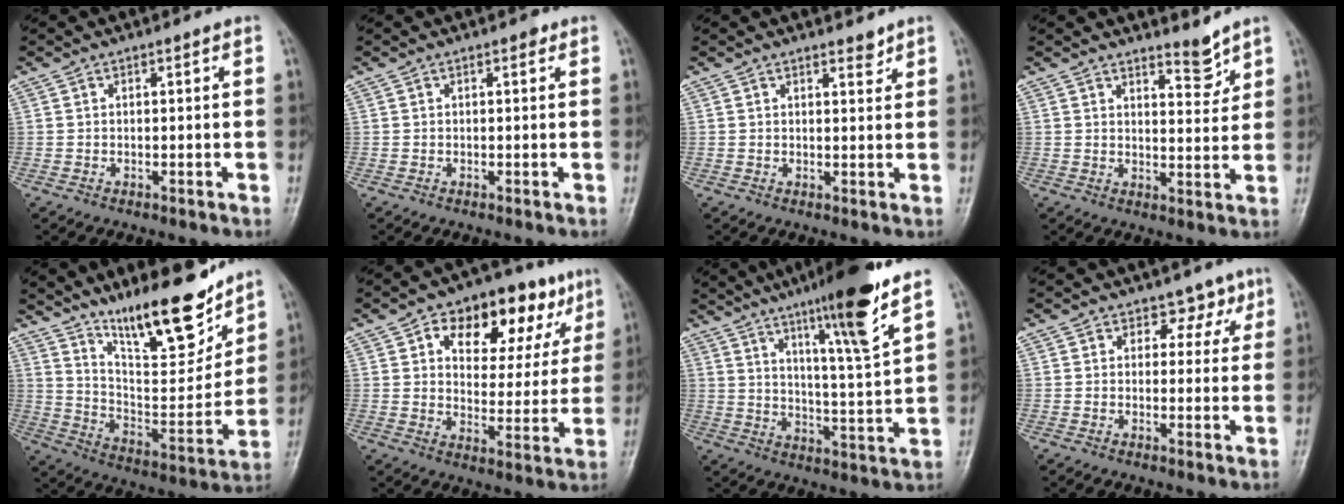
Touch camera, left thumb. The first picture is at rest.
{"total": 0.7, "force": [0.3, 0.4, 0.4], "torque": [-0.001, 0.000, 0.000]}
{"total": 1.9, "force": [1.6, 0.6, 0.7], "torque": [-0.001, -0.012, 0.022]}
{"total": 3.9, "force": [3.5, 1.0, 1.4], "torque": [-0.008, -0.037, 0.058]}
{"total": 18.1, "force": [13.6, 4.7, 11.0], "torque": [-0.135, -0.092, 0.237]}
{"total": 18.0, "force": [8.5, 10.0, 12.3], "torque": [-0.116, -0.009, 0.123]}
{"total": 15.6, "force": [9.7, 0.7, 12.2], "torque": [-0.190, -0.053, 0.156]}
{"total": 4.1, "force": [2.3, 3.2, 1.3], "torque": [0.017, -0.007, 0.026]}